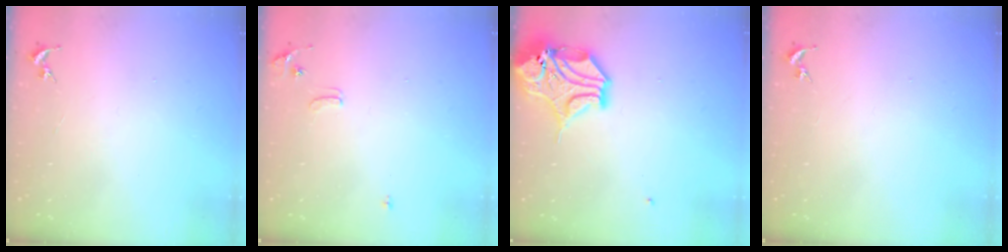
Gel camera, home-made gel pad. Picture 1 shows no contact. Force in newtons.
{"total": 6.1, "press": 6.0, "slide": 0.9}
{"total": 14.3, "press": 14.1, "slide": 2.1}
{"total": 0.0}